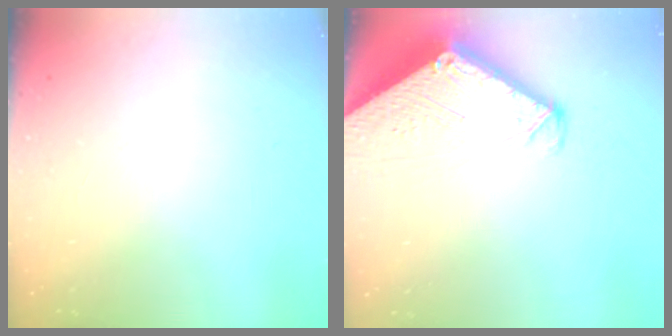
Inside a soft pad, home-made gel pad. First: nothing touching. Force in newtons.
{"total": 4.2, "press": 4.2, "slide": 0.4}